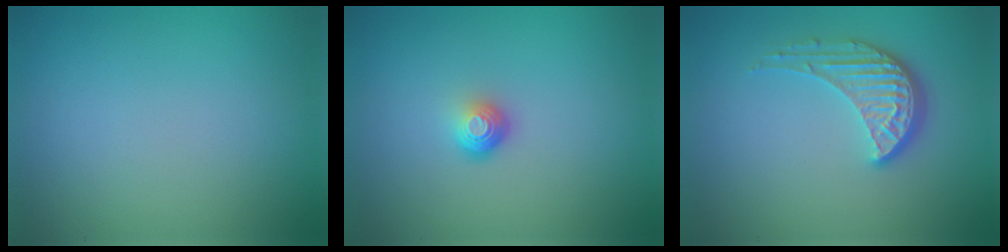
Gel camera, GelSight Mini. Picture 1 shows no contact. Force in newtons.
{"total": 1.7, "press": 1.2, "slide": 1.3}
{"total": 4.1, "press": 3.0, "slide": 2.7}